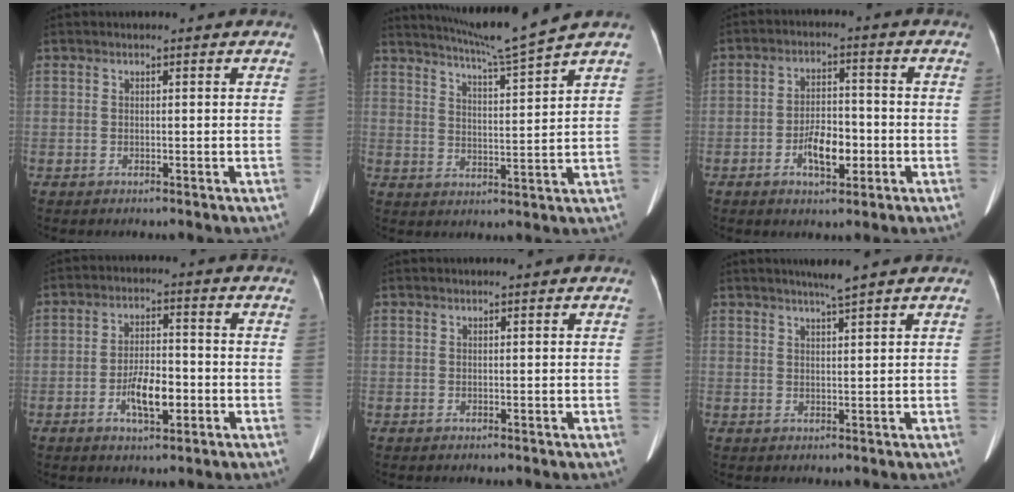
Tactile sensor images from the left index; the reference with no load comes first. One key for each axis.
{"total": 9.4, "fx": 8.4, "fy": -2.6, "fz": 3.3, "tx": -0.063, "ty": -0.024, "tz": 0.141}
{"total": 6.3, "fx": -2.4, "fy": 2.7, "fz": 5.2, "tx": -0.099, "ty": 0.005, "tz": -0.039}
{"total": 6.5, "fx": -2.4, "fy": 2.4, "fz": 5.6, "tx": -0.108, "ty": 0.002, "tz": -0.041}
{"total": 0.0}
{"total": 2.9, "fx": 2.2, "fy": -0.8, "fz": 1.6, "tx": -0.027, "ty": -0.002, "tz": 0.041}